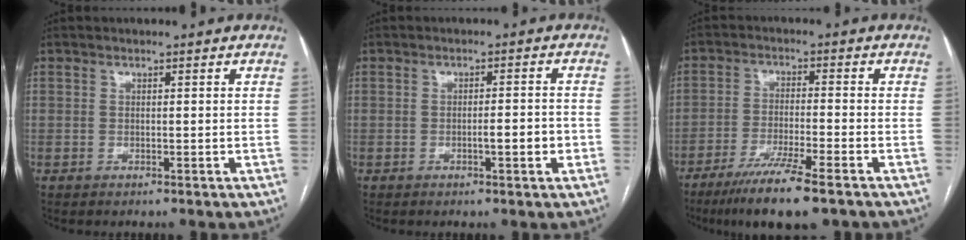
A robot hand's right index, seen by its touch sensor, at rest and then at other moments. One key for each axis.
{"total": 3.4, "fx": -1.2, "fy": 0.5, "fz": 3.2, "tx": -0.046, "ty": 0.002, "tz": -0.016}
{"total": 10.4, "fx": -7.3, "fy": 0.4, "fz": 7.4, "tx": -0.121, "ty": -0.027, "tz": -0.119}